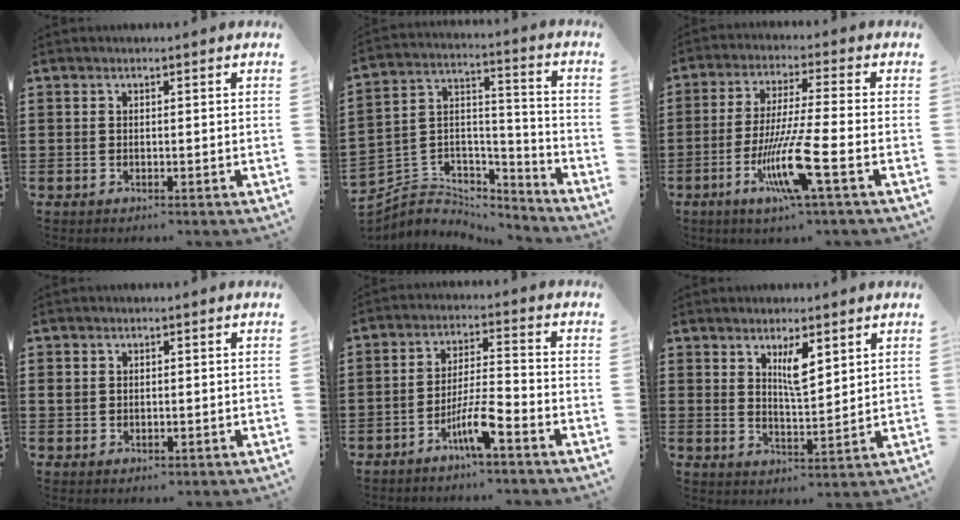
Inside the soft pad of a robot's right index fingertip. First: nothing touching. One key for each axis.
{"total": 4.8, "fx": -3.7, "fy": 2.9, "fz": 0.5, "tx": -0.030, "ty": -0.005, "tz": -0.078}
{"total": 10.9, "fx": -4.6, "fy": 0.4, "fz": 9.8, "tx": -0.200, "ty": -0.014, "tz": -0.090}
{"total": 1.2, "fx": 0.2, "fy": 1.1, "fz": 0.5, "tx": -0.013, "ty": 0.008, "tz": 0.002}
{"total": 6.6, "fx": -4.0, "fy": 0.7, "fz": 5.1, "tx": -0.103, "ty": -0.002, "tz": -0.077}
{"total": 5.1, "fx": 2.7, "fy": 1.5, "fz": 4.1, "tx": -0.071, "ty": -0.003, "tz": 0.043}